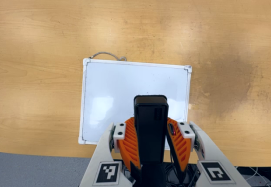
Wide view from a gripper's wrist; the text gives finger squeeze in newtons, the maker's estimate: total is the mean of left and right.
{"total": 6.5, "left": 5.6, "right": 7.4}